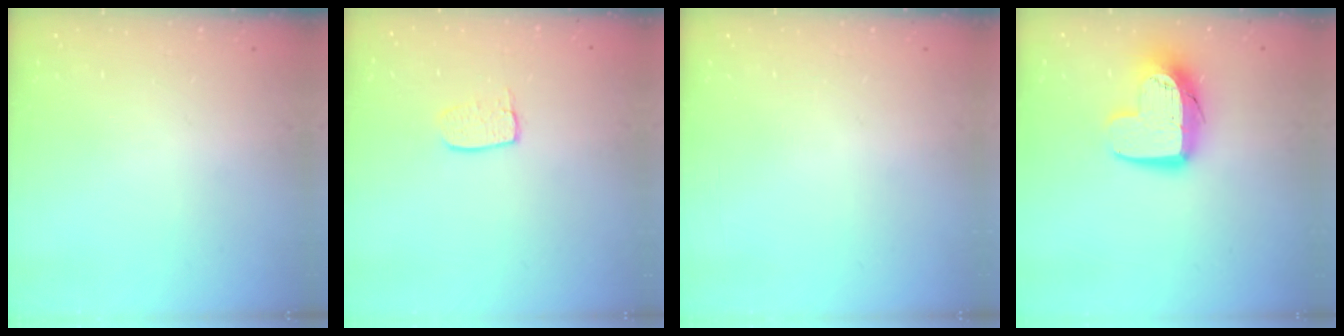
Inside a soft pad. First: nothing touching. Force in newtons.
{"total": 5.6, "press": 5.6, "slide": 0.4}
{"total": 0.0}
{"total": 12.4, "press": 12.4, "slide": 1.0}